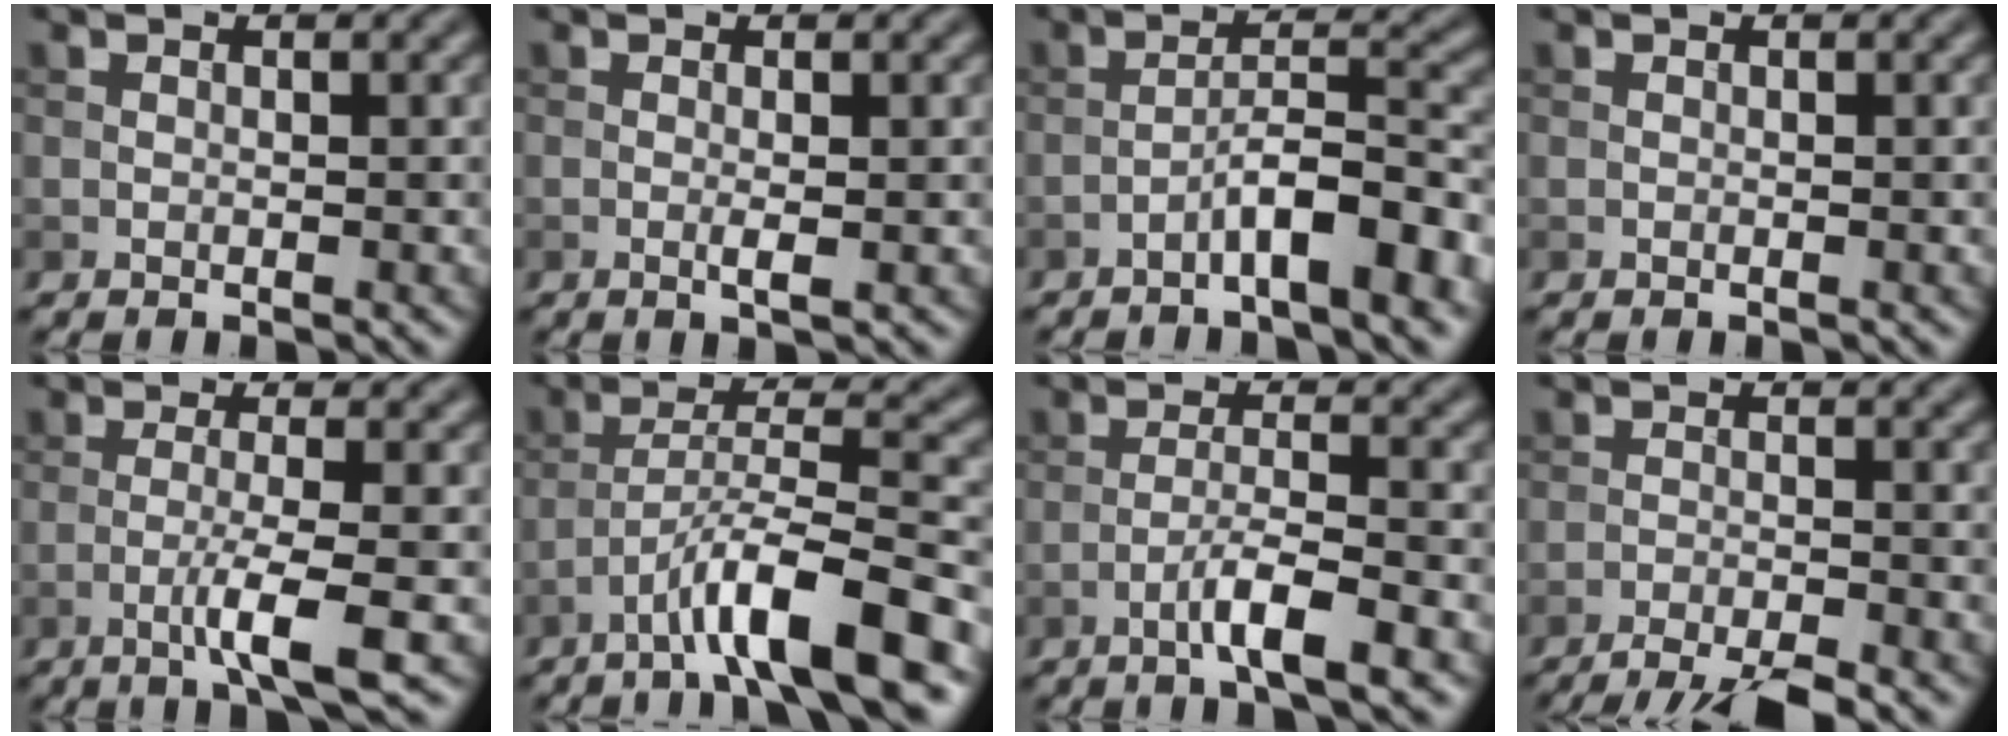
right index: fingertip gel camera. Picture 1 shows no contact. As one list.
[{"total": 1.3, "force": [-0.1, 0.2, 1.3], "torque": [-0.024, -0.003, -0.003]}, {"total": 6.1, "force": [-3.3, 0.9, 5.0], "torque": [-0.080, 0.019, -0.059]}, {"total": 0.0}, {"total": 4.3, "force": [-1.5, 0.4, 4.0], "torque": [-0.068, 0.005, -0.037]}, {"total": 8.4, "force": [-5.0, 1.2, 6.7], "torque": [-0.114, 0.015, -0.087]}, {"total": 4.2, "force": [-2.2, 0.4, 3.6], "torque": [-0.063, 0.010, -0.045]}, {"total": 6.8, "force": [-5.6, 1.2, 3.7], "torque": [-0.059, -0.016, -0.092]}]